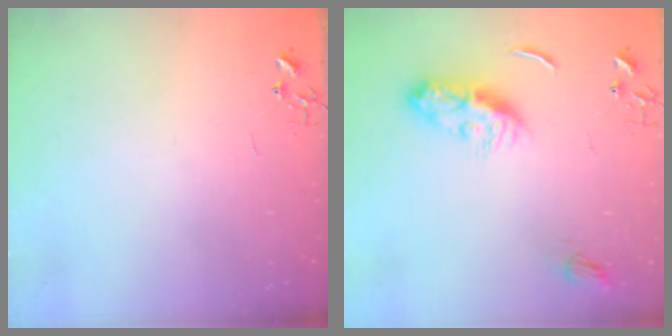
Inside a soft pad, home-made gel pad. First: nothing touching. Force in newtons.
{"total": 10.6, "press": 10.5, "slide": 0.7}